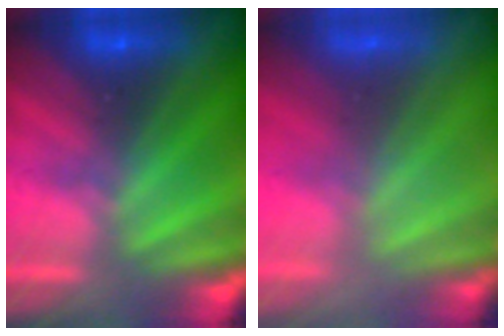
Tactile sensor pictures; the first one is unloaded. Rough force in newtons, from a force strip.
{"total": 8.4}